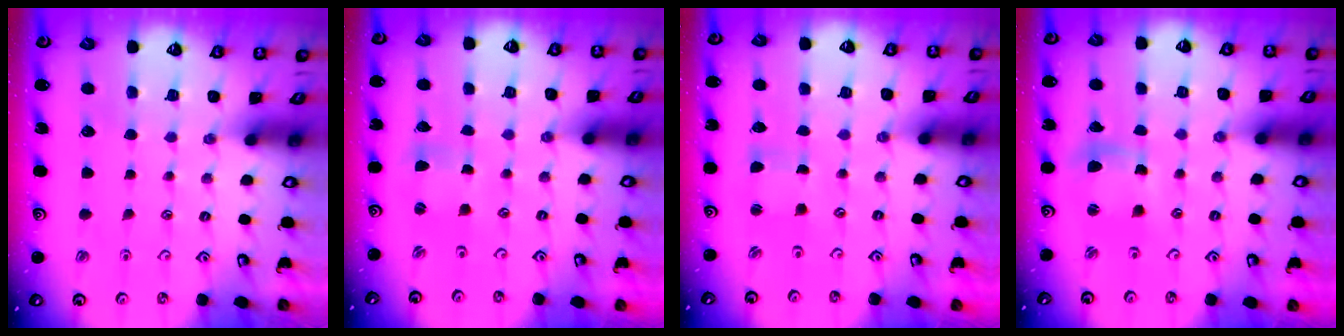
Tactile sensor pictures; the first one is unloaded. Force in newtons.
{"total": 0.9, "press": 0.9, "slide": 0.2}
{"total": 0.7, "press": 0.7, "slide": 0.2}
{"total": 6.7, "press": 6.6, "slide": 1.1}